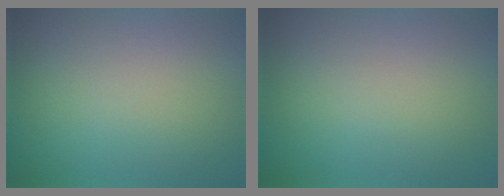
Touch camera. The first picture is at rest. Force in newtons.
{"total": 0.0}